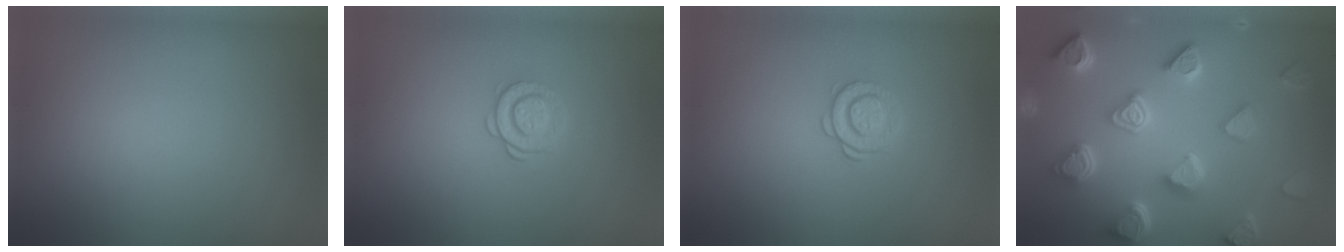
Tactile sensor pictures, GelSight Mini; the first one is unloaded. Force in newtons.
{"total": 1.6, "press": 1.2, "slide": 1.0}
{"total": 1.6, "press": 1.2, "slide": 1.0}
{"total": 7.4, "press": 5.9, "slide": 4.5}